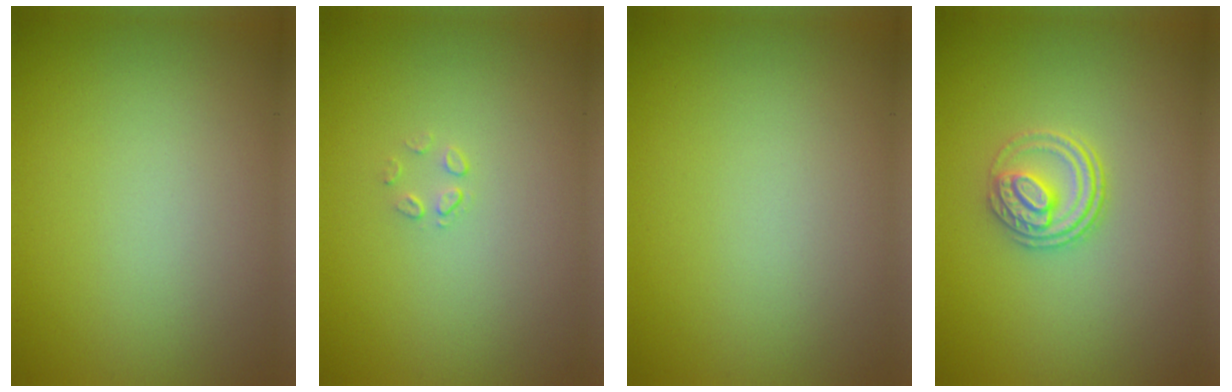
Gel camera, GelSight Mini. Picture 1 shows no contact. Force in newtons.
{"total": 0.7, "press": 0.4, "slide": 0.6}
{"total": 0.0}
{"total": 3.1, "press": 2.7, "slide": 1.6}